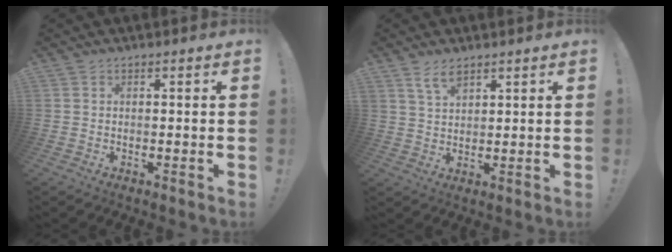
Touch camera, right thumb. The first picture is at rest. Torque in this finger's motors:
{"motor_torque": [0.28, 1.64, 0.20, 0.21, 0.58]}